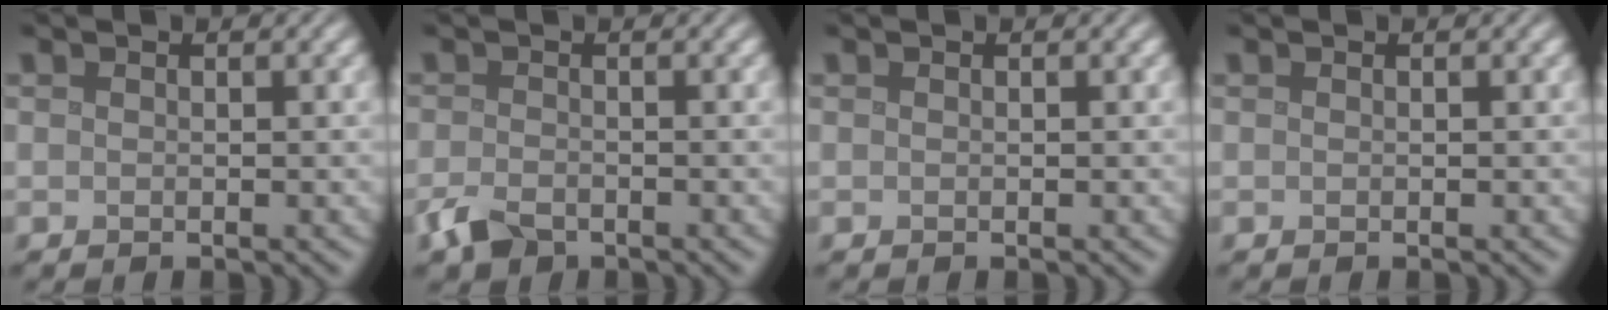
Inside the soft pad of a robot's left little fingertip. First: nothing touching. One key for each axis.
{"total": 2.5, "fx": -1.8, "fy": 1.3, "fz": 1.2, "tx": -0.025, "ty": -0.003, "tz": -0.041}
{"total": 0.0}
{"total": 0.0}